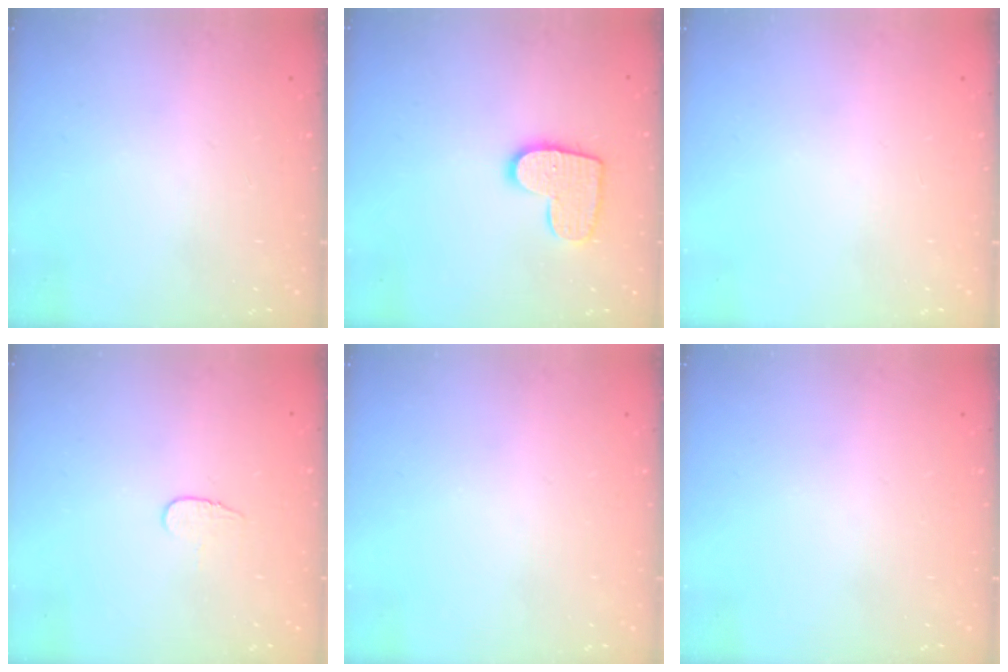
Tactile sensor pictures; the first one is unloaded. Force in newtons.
{"total": 10.8, "press": 10.8, "slide": 0.5}
{"total": 0.0}
{"total": 4.3, "press": 4.2, "slide": 0.4}
{"total": 0.0}
{"total": 0.0}